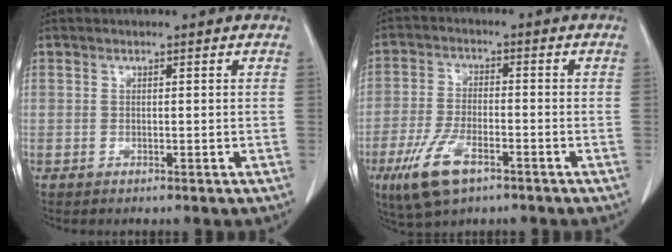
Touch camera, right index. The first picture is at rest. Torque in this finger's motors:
{"motor_torque": [-0.08, -0.12, -0.06, -0.03]}